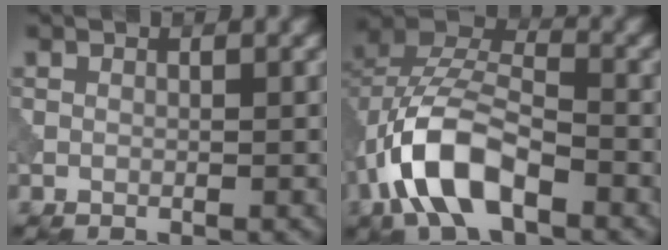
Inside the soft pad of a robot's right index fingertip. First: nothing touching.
{"total": 9.0, "force": [-4.0, 4.6, 6.6], "torque": [-0.136, 0.011, -0.084]}